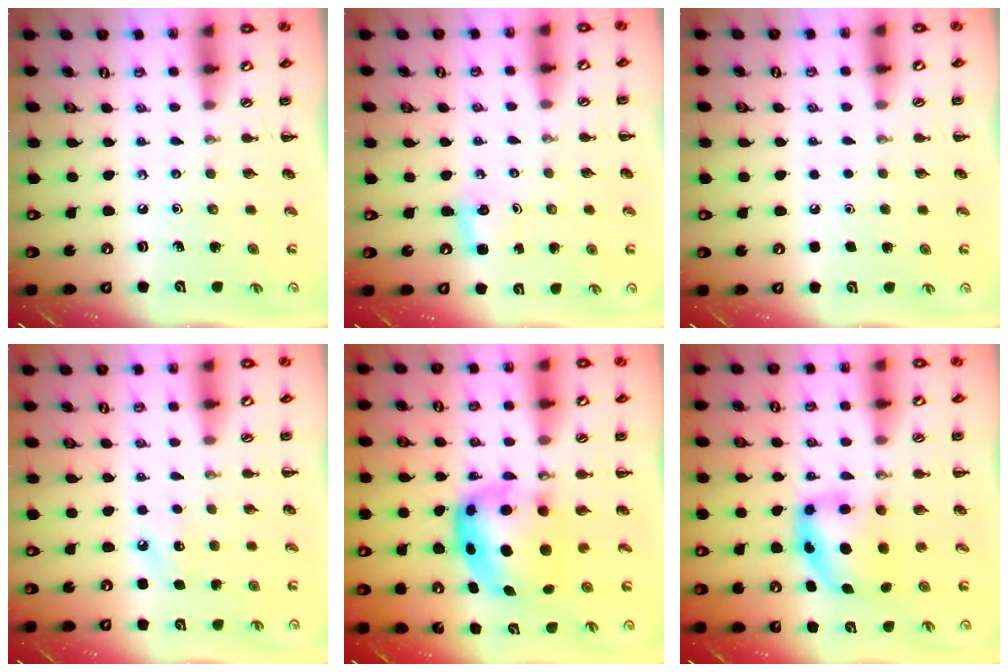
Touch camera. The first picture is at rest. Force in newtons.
{"total": 2.8, "press": 2.6, "slide": 0.9}
{"total": 1.7, "press": 1.7, "slide": 0.1}
{"total": 6.4, "press": 6.2, "slide": 1.5}
{"total": 8.1, "press": 7.8, "slide": 1.9}
{"total": 7.5, "press": 7.4, "slide": 1.3}